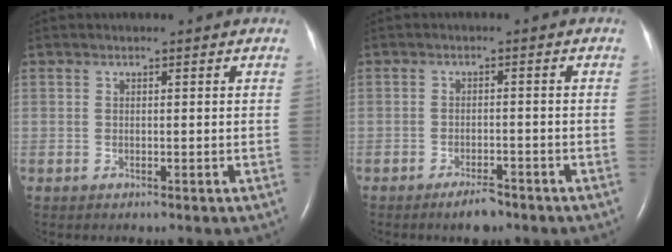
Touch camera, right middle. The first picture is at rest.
{"total": 3.4, "force": [-2.7, 0.9, 1.8], "torque": [-0.038, -0.002, -0.041]}